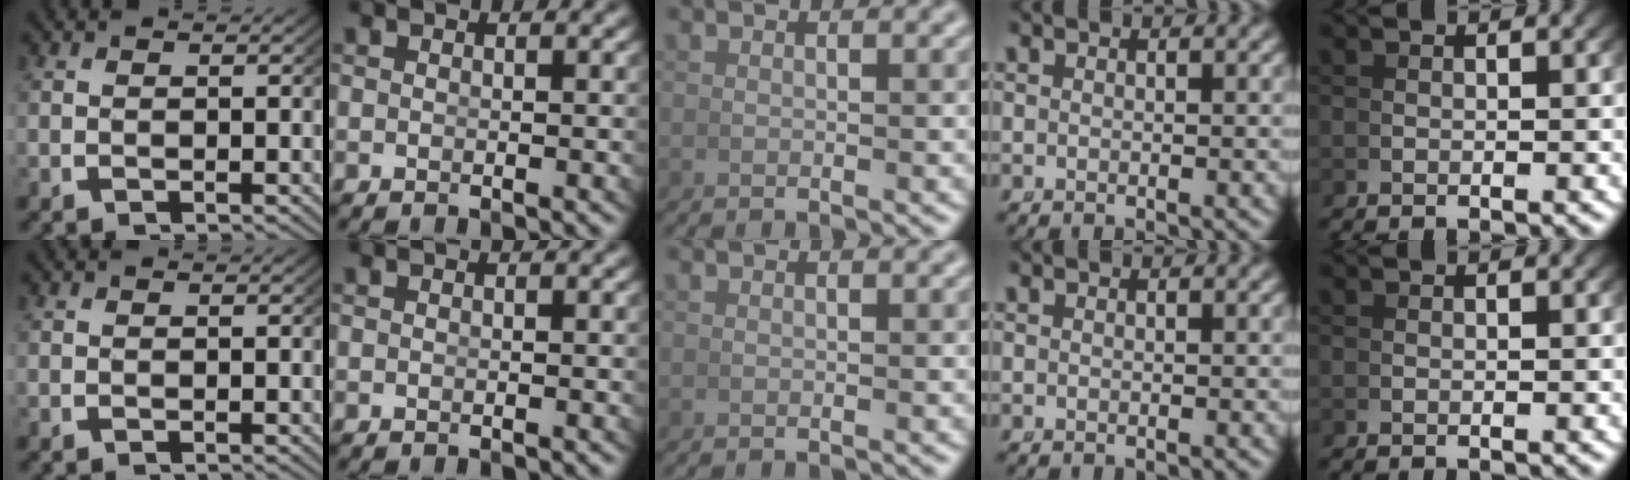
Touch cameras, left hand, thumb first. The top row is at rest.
{}